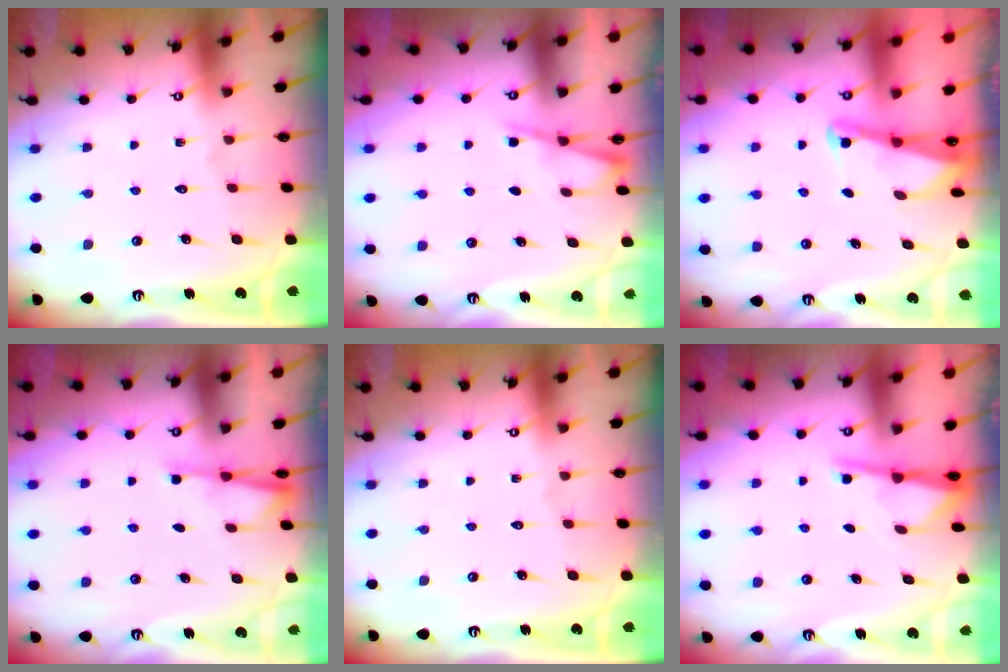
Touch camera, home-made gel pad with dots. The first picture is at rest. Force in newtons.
{"total": 2.7, "press": 2.7, "slide": 0.3}
{"total": 2.2, "press": 2.2, "slide": 0.3}
{"total": 2.2, "press": 2.2, "slide": 0.5}
{"total": 0.0}
{"total": 2.4, "press": 2.4, "slide": 0.3}